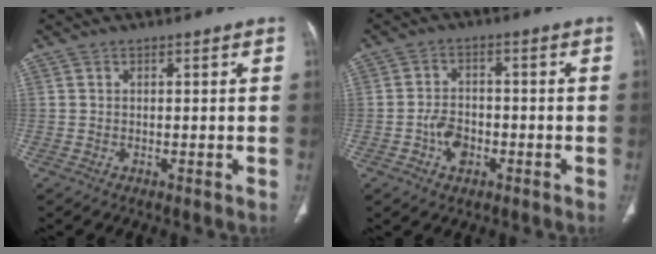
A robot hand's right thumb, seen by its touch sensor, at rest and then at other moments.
{"total": 5.2, "force": [-2.0, 3.6, 3.1], "torque": [-0.045, 0.019, -0.034]}